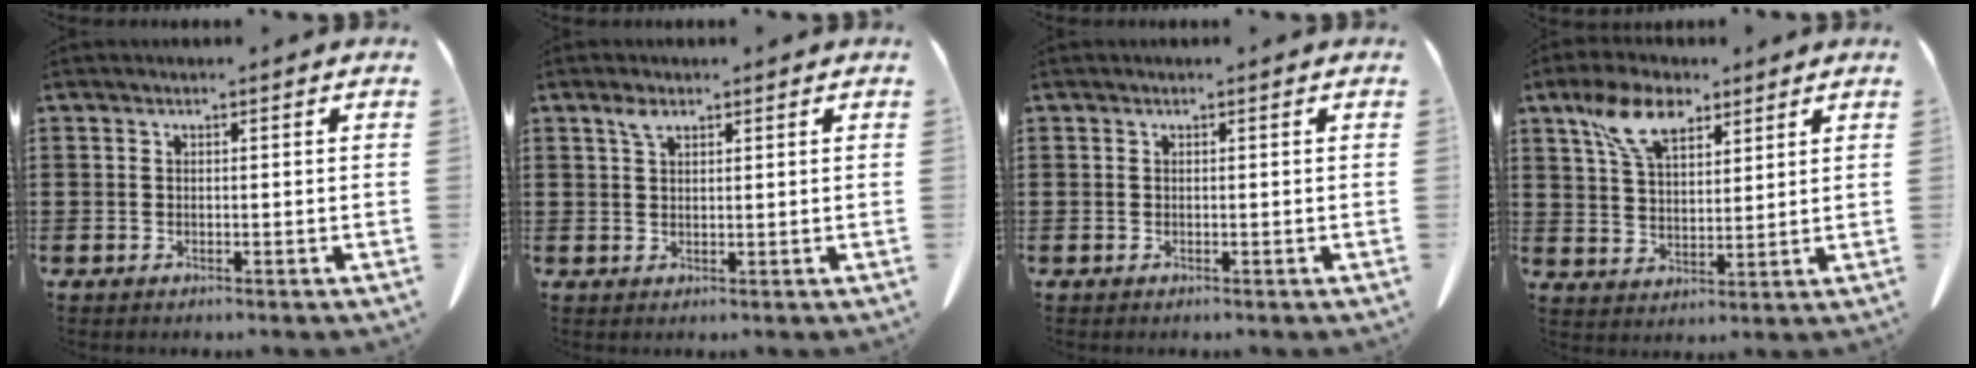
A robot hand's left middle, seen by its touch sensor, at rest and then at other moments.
{"total": 2.1, "force": [1.3, 0.8, 1.5], "torque": [-0.035, 0.001, 0.025]}
{"total": 0.0}
{"total": 9.1, "force": [5.7, 4.3, 5.6], "torque": [-0.128, 0.007, 0.107]}